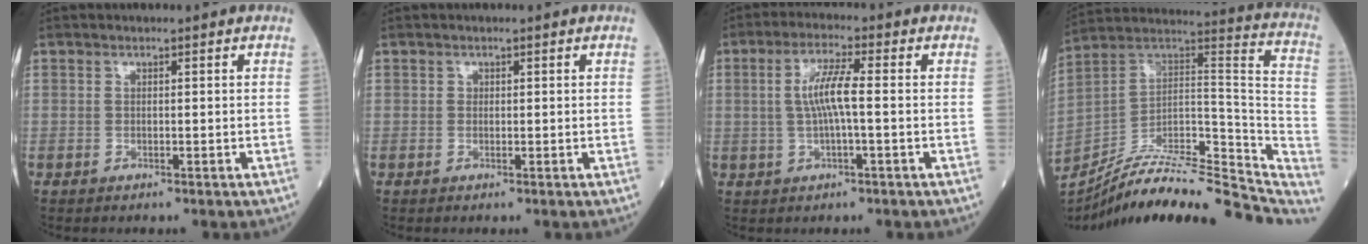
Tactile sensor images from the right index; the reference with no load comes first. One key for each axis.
{"total": 0.0}
{"total": 5.8, "fx": 0.2, "fy": 0.4, "fz": 5.7, "tx": -0.116, "ty": 0.009, "tz": 0.001}
{"total": 28.0, "fx": -24.2, "fy": 6.2, "fz": 12.7, "tx": -0.146, "ty": 0.020, "tz": -0.358}